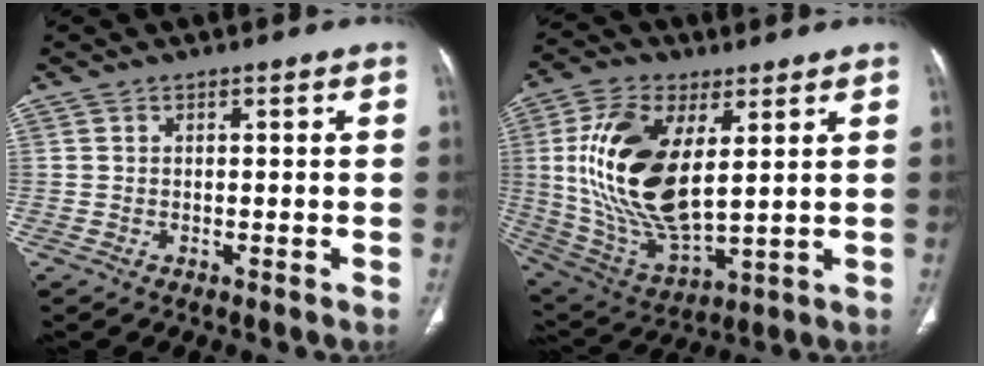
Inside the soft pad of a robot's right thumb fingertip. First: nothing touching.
{"total": 20.8, "force": [4.5, 10.1, 17.6], "torque": [-0.346, -0.023, 0.093]}